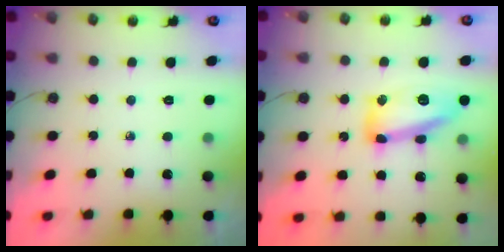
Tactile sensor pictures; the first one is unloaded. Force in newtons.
{"total": 14.0, "press": 13.9, "slide": 1.1}